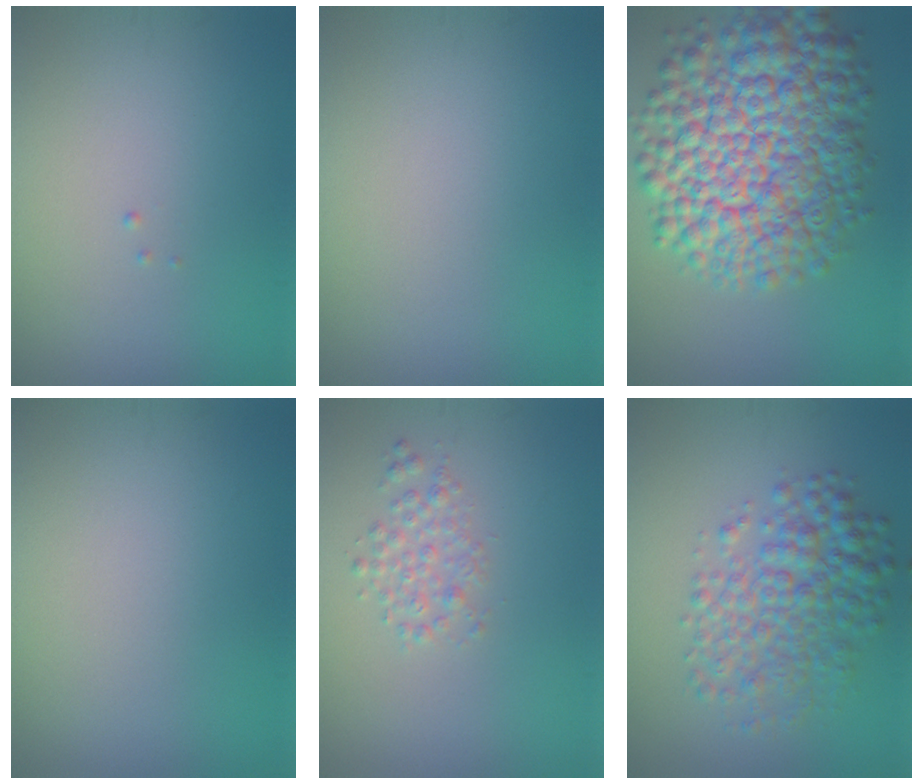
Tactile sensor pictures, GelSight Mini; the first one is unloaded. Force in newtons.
{"total": 0.0}
{"total": 13.4, "press": 13.4, "slide": 0.4}
{"total": 0.0}
{"total": 1.8, "press": 1.8, "slide": 0.1}
{"total": 5.5, "press": 5.5, "slide": 0.1}